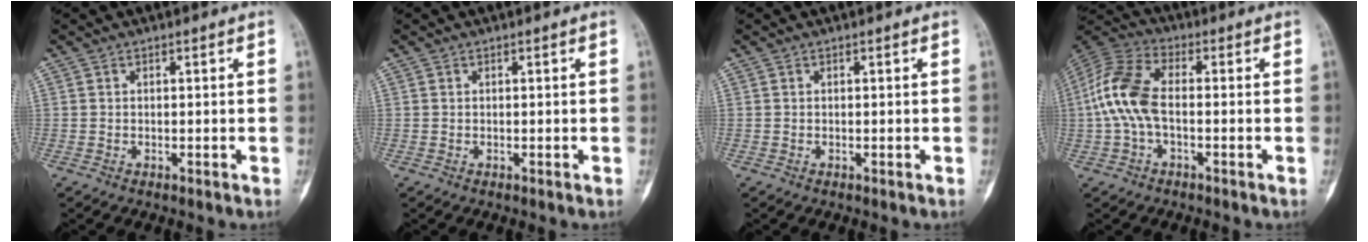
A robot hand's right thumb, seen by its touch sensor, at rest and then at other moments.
{"total": 0.0}
{"total": 0.0}
{"total": 11.5, "force": [-0.8, 6.2, 9.6], "torque": [-0.215, 0.031, -0.021]}